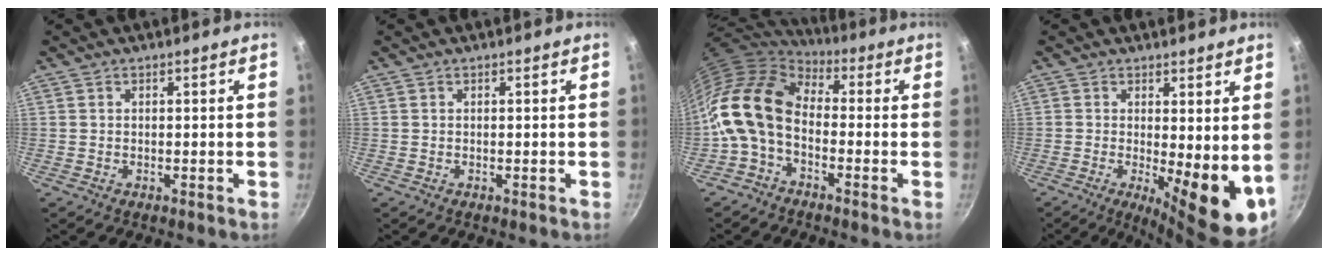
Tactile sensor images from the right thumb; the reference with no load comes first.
{"total": 0.0}
{"total": 14.6, "force": [-2.0, 9.5, 10.8], "torque": [-0.193, 0.032, -0.059]}
{"total": 11.2, "force": [-0.4, 3.4, 10.6], "torque": [-0.126, -0.019, 0.003]}